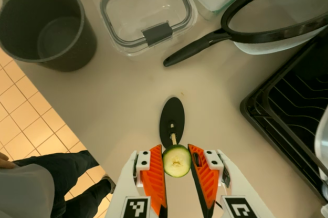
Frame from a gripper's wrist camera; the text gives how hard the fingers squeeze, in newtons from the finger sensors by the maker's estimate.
{"total": 7.8, "left": 7.5, "right": 8.1}